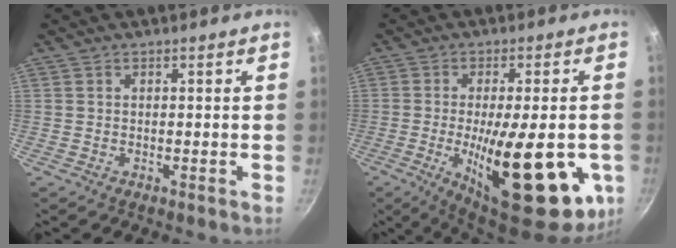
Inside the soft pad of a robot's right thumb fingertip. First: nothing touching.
{"total": 25.3, "force": [-6.0, 8.6, 23.0], "torque": [-0.304, -0.012, -0.071]}